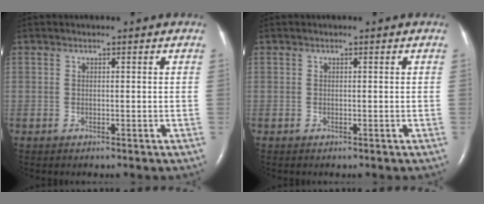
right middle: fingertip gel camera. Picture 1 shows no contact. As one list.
[{"total": 0.0}]